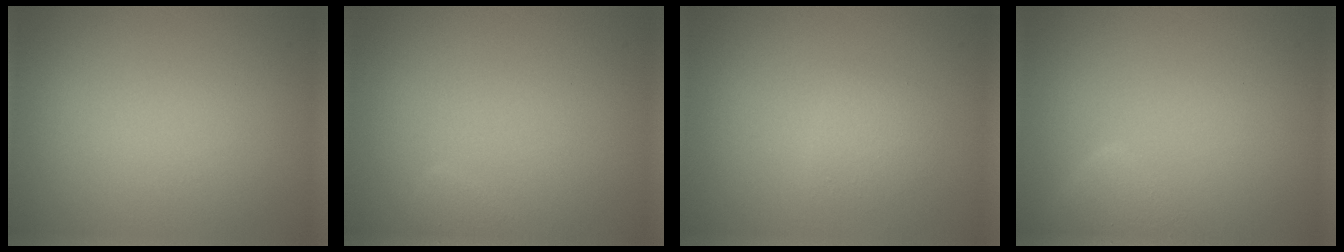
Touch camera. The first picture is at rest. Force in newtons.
{"total": 0.8, "press": 0.8, "slide": 0.0}
{"total": 1.4, "press": 1.4, "slide": 0.0}
{"total": 2.8, "press": 2.8, "slide": 0.4}